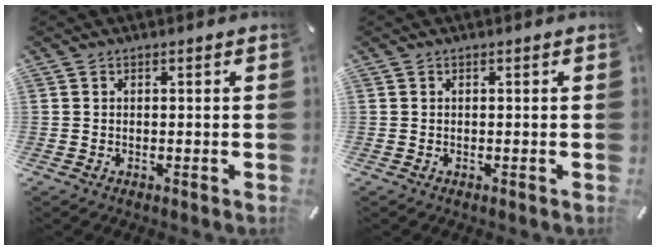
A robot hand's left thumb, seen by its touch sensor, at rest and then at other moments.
{"total": 0.0}